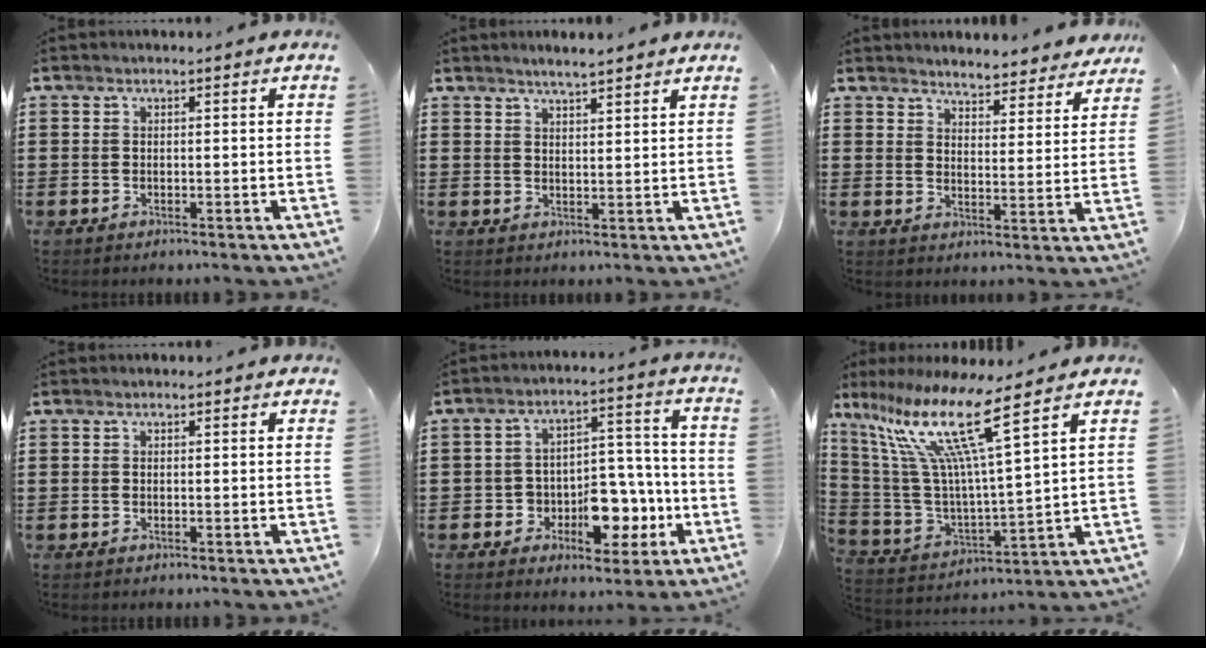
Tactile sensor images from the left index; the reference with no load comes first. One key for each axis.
{"total": 2.6, "fx": 2.5, "fy": 0.0, "fz": 0.7, "tx": -0.020, "ty": -0.001, "tz": 0.045}
{"total": 4.4, "fx": 4.4, "fy": 0.2, "fz": 0.0, "tx": -0.014, "ty": -0.026, "tz": 0.075}
{"total": 0.0}
{"total": 8.8, "fx": -3.2, "fy": 6.5, "fz": 5.0, "tx": -0.066, "ty": 0.019, "tz": -0.053}
{"total": 14.1, "fx": 9.1, "fy": 1.2, "fz": 10.7, "tx": -0.248, "ty": -0.061, "tz": 0.141}